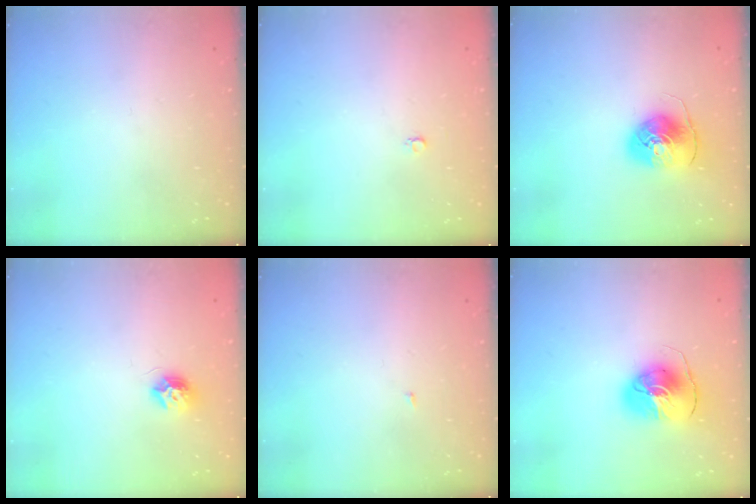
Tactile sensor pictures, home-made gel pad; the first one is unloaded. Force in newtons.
{"total": 2.6, "press": 2.6, "slide": 0.3}
{"total": 8.1, "press": 8.1, "slide": 0.6}
{"total": 8.1, "press": 8.1, "slide": 0.1}
{"total": 1.8, "press": 1.8, "slide": 0.2}
{"total": 10.5, "press": 10.5, "slide": 1.3}